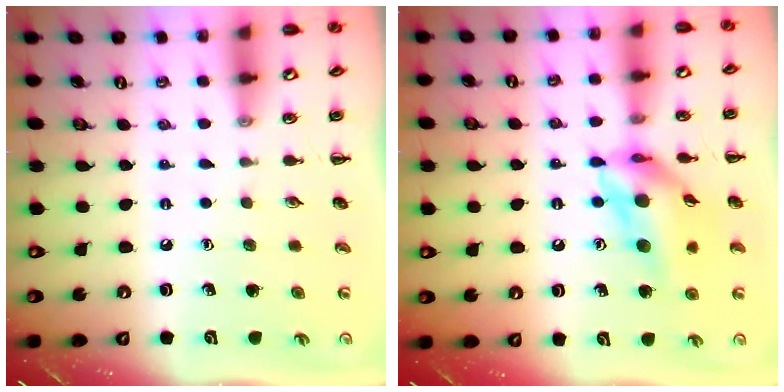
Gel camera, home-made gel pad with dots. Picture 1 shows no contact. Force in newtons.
{"total": 13.8, "press": 13.0, "slide": 4.6}